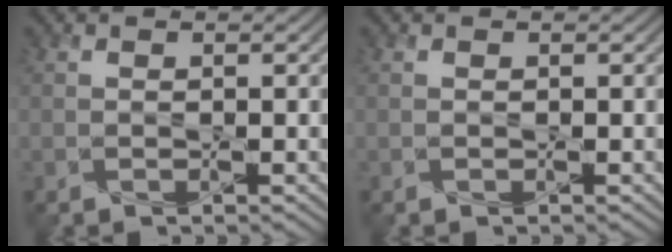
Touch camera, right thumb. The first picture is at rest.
{"total": 0.0}